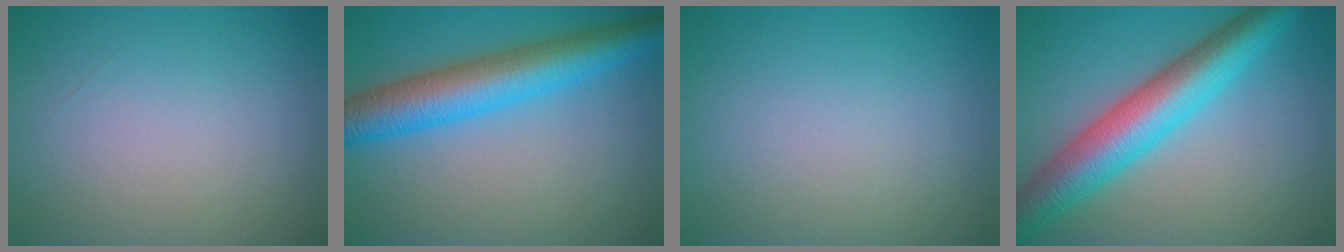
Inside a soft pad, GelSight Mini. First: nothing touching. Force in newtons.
{"total": 7.6, "press": 7.6, "slide": 0.2}
{"total": 0.0}
{"total": 8.2, "press": 8.2, "slide": 0.2}